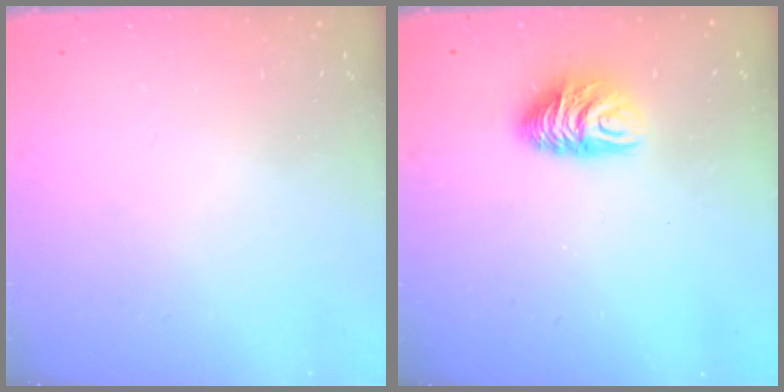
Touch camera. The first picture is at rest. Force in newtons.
{"total": 8.7, "press": 8.7, "slide": 0.7}